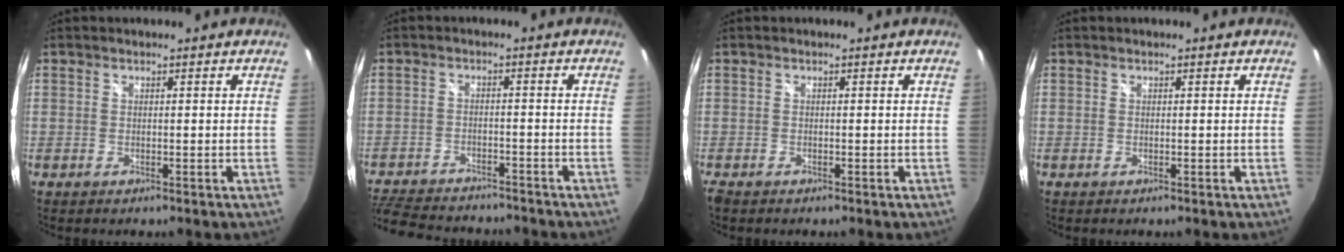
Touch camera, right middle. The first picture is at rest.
{"total": 14.9, "force": [-12.8, 4.9, 6.0], "torque": [-0.146, -0.010, -0.196]}
{"total": 1.1, "force": [-0.9, 0.5, 0.5], "torque": [-0.012, -0.005, -0.018]}
{"total": 0.0}